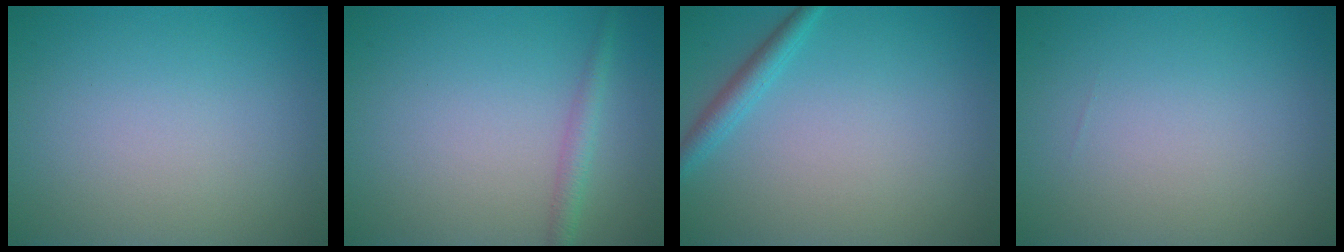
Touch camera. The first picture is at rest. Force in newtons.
{"total": 1.7, "press": 1.7, "slide": 0.1}
{"total": 1.9, "press": 1.9, "slide": 0.0}
{"total": 0.0}